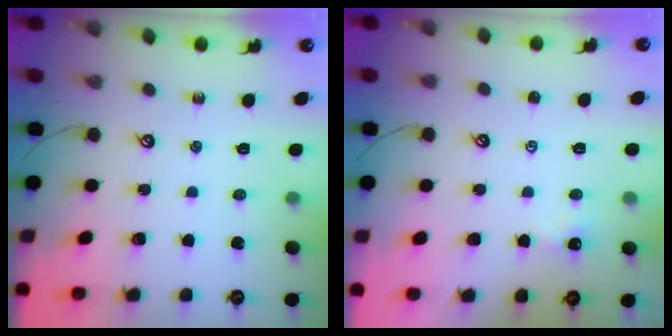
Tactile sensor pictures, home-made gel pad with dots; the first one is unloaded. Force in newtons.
{"total": 0.6, "press": 0.5, "slide": 0.3}